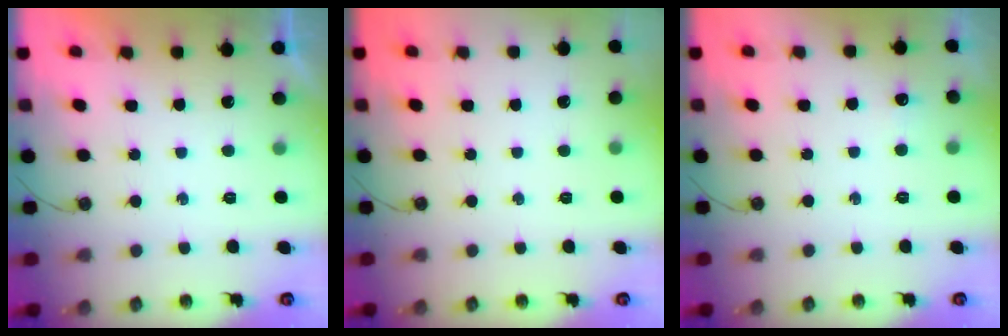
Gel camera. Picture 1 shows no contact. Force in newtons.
{"total": 0.0}
{"total": 3.8, "press": 3.8, "slide": 0.6}